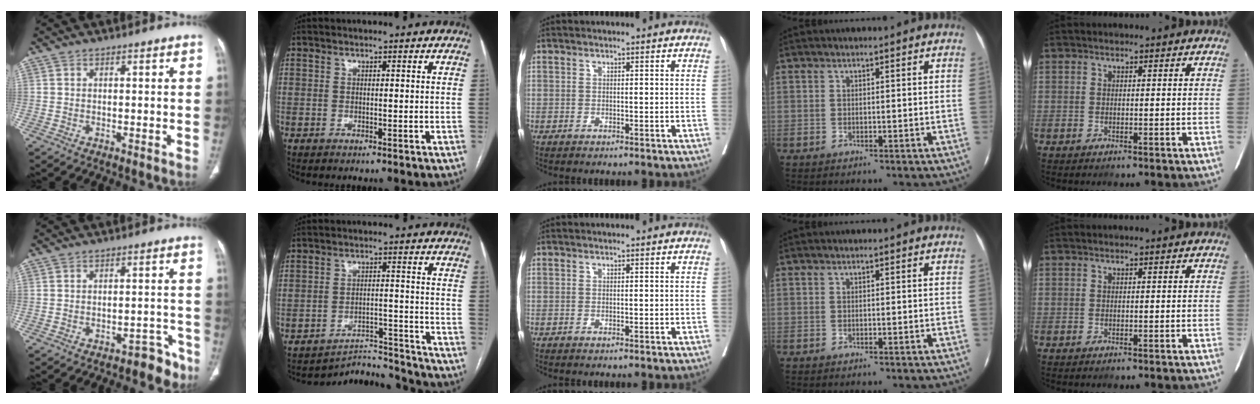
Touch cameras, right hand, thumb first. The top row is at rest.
{"thumb": {"total": 6.1, "force": [-4.7, 3.3, 2.1], "torque": [-0.003, 0.048, -0.060]}, "index": {"total": 7.0, "force": [-6.7, 0.7, -2.0], "torque": [0.037, 0.034, -0.098]}}